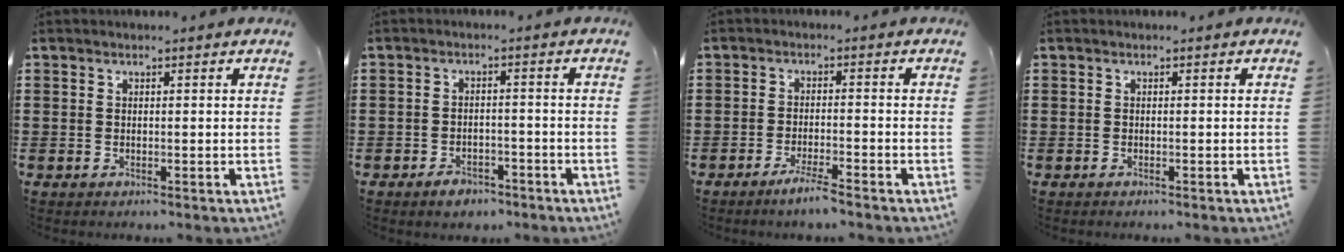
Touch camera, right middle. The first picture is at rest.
{"total": 2.6, "force": [-2.3, 1.1, 0.6], "torque": [-0.015, 0.006, -0.047]}
{"total": 3.4, "force": [-2.7, 0.0, 2.1], "torque": [-0.039, -0.002, -0.050]}
{"total": 0.0}